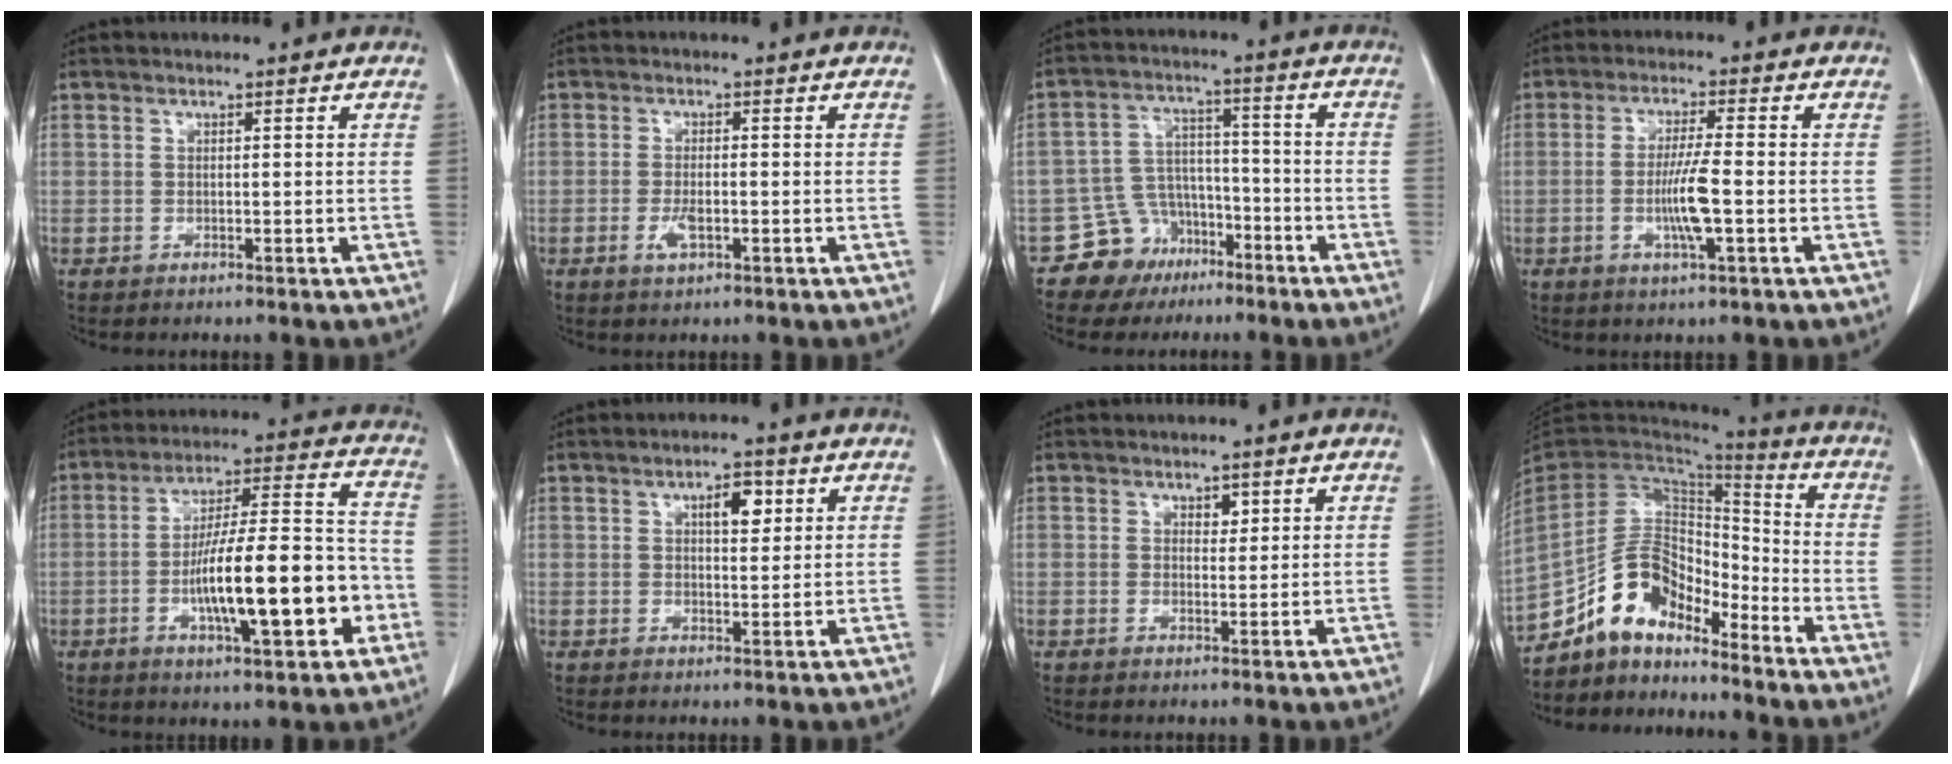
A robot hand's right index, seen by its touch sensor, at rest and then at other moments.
{"total": 2.9, "force": [-1.0, 1.1, 2.5], "torque": [-0.053, -0.001, -0.014]}
{"total": 8.3, "force": [-5.3, 6.3, 0.6], "torque": [-0.005, 0.035, -0.083]}
{"total": 6.4, "force": [-1.4, 0.2, 6.2], "torque": [-0.122, -0.007, -0.025]}
{"total": 17.6, "force": [-4.9, 3.7, 16.5], "torque": [-0.275, 0.017, -0.072]}
{"total": 4.3, "force": [1.7, 1.6, 3.5], "torque": [-0.055, 0.004, 0.025]}
{"total": 1.6, "force": [0.8, 1.0, 0.9], "torque": [-0.011, -0.001, 0.014]}
{"total": 12.3, "force": [-9.7, 5.7, 5.0], "torque": [-0.095, 0.047, -0.184]}